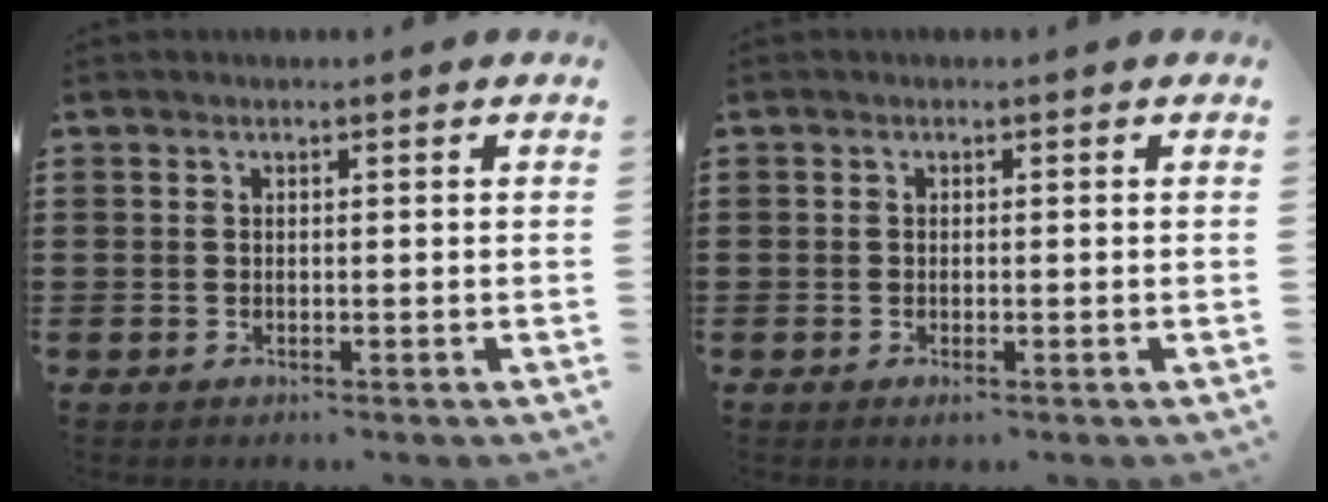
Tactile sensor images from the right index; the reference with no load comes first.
{"total": 0.6, "force": [-0.3, 0.1, 0.5], "torque": [-0.010, -0.005, -0.004]}